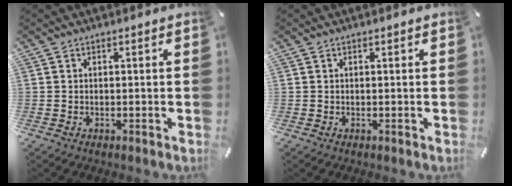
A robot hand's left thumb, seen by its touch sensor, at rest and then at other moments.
{"total": 0.0}